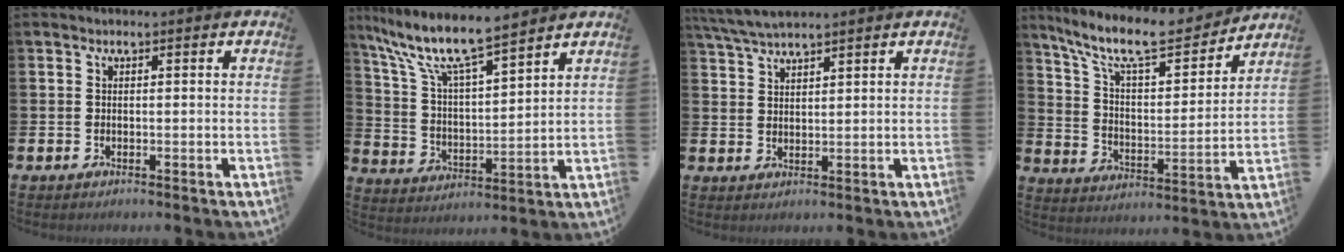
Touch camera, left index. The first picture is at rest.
{"total": 9.7, "force": [8.6, 1.4, 4.4], "torque": [-0.125, -0.049, 0.147]}
{"total": 4.5, "force": [4.2, 0.4, 1.6], "torque": [-0.046, -0.009, 0.078]}
{"total": 11.1, "force": [9.7, 2.5, 5.0], "torque": [-0.122, -0.061, 0.165]}